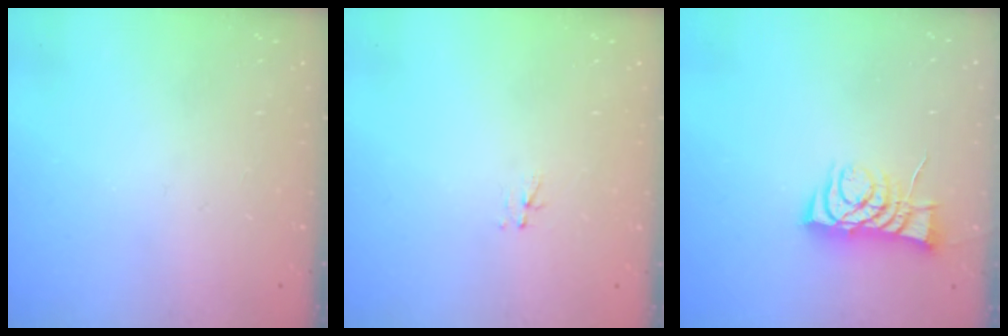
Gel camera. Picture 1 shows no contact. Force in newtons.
{"total": 3.0, "press": 3.0, "slide": 0.3}
{"total": 7.8, "press": 7.7, "slide": 0.6}